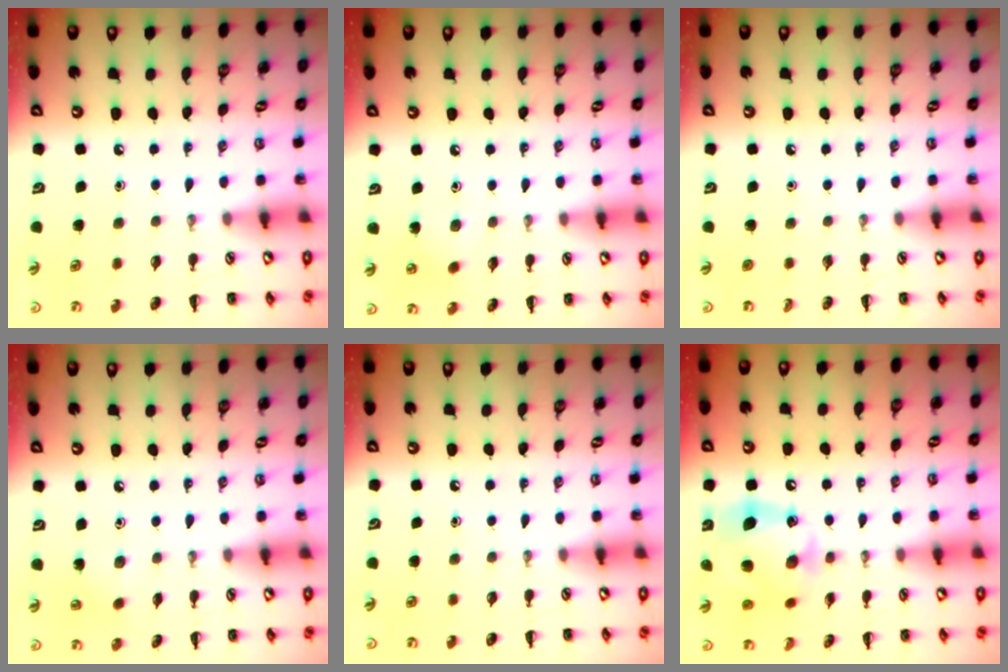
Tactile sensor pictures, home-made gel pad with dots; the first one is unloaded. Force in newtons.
{"total": 3.5, "press": 3.4, "slide": 1.0}
{"total": 0.0}
{"total": 5.3, "press": 5.1, "slide": 1.4}
{"total": 0.0}
{"total": 13.1, "press": 13.0, "slide": 1.7}